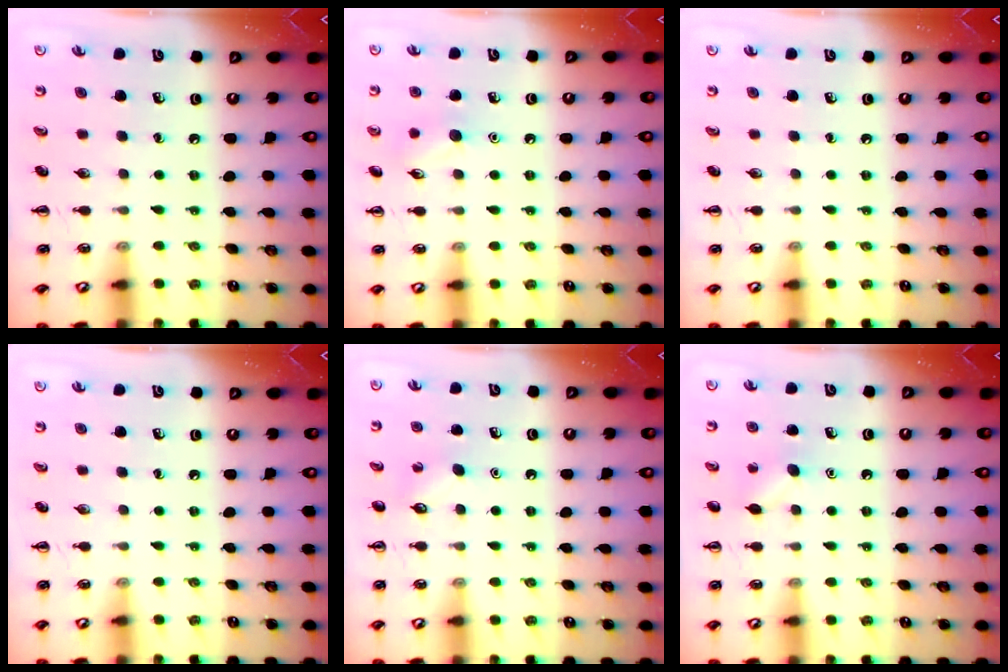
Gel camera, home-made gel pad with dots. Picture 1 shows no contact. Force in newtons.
{"total": 8.1, "press": 7.9, "slide": 1.8}
{"total": 0.0}
{"total": 0.0}
{"total": 2.9, "press": 2.8, "slide": 0.7}
{"total": 6.1, "press": 5.9, "slide": 1.7}